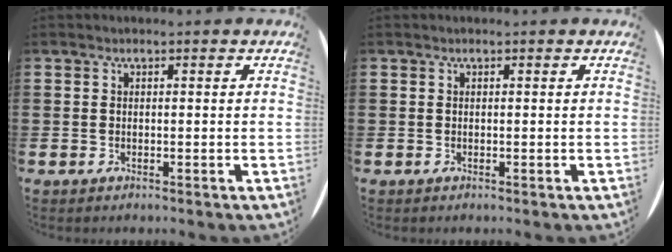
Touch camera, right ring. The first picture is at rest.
{"total": 0.0}